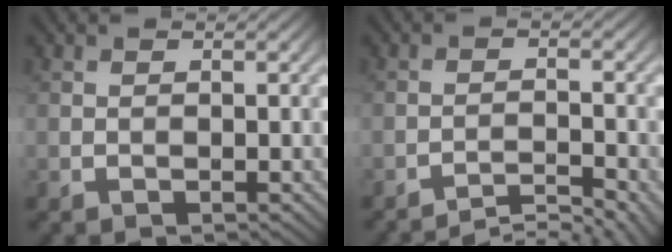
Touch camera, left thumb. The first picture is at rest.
{"total": 4.8, "force": [-4.1, 0.5, 2.4], "torque": [-0.041, 0.009, -0.069]}